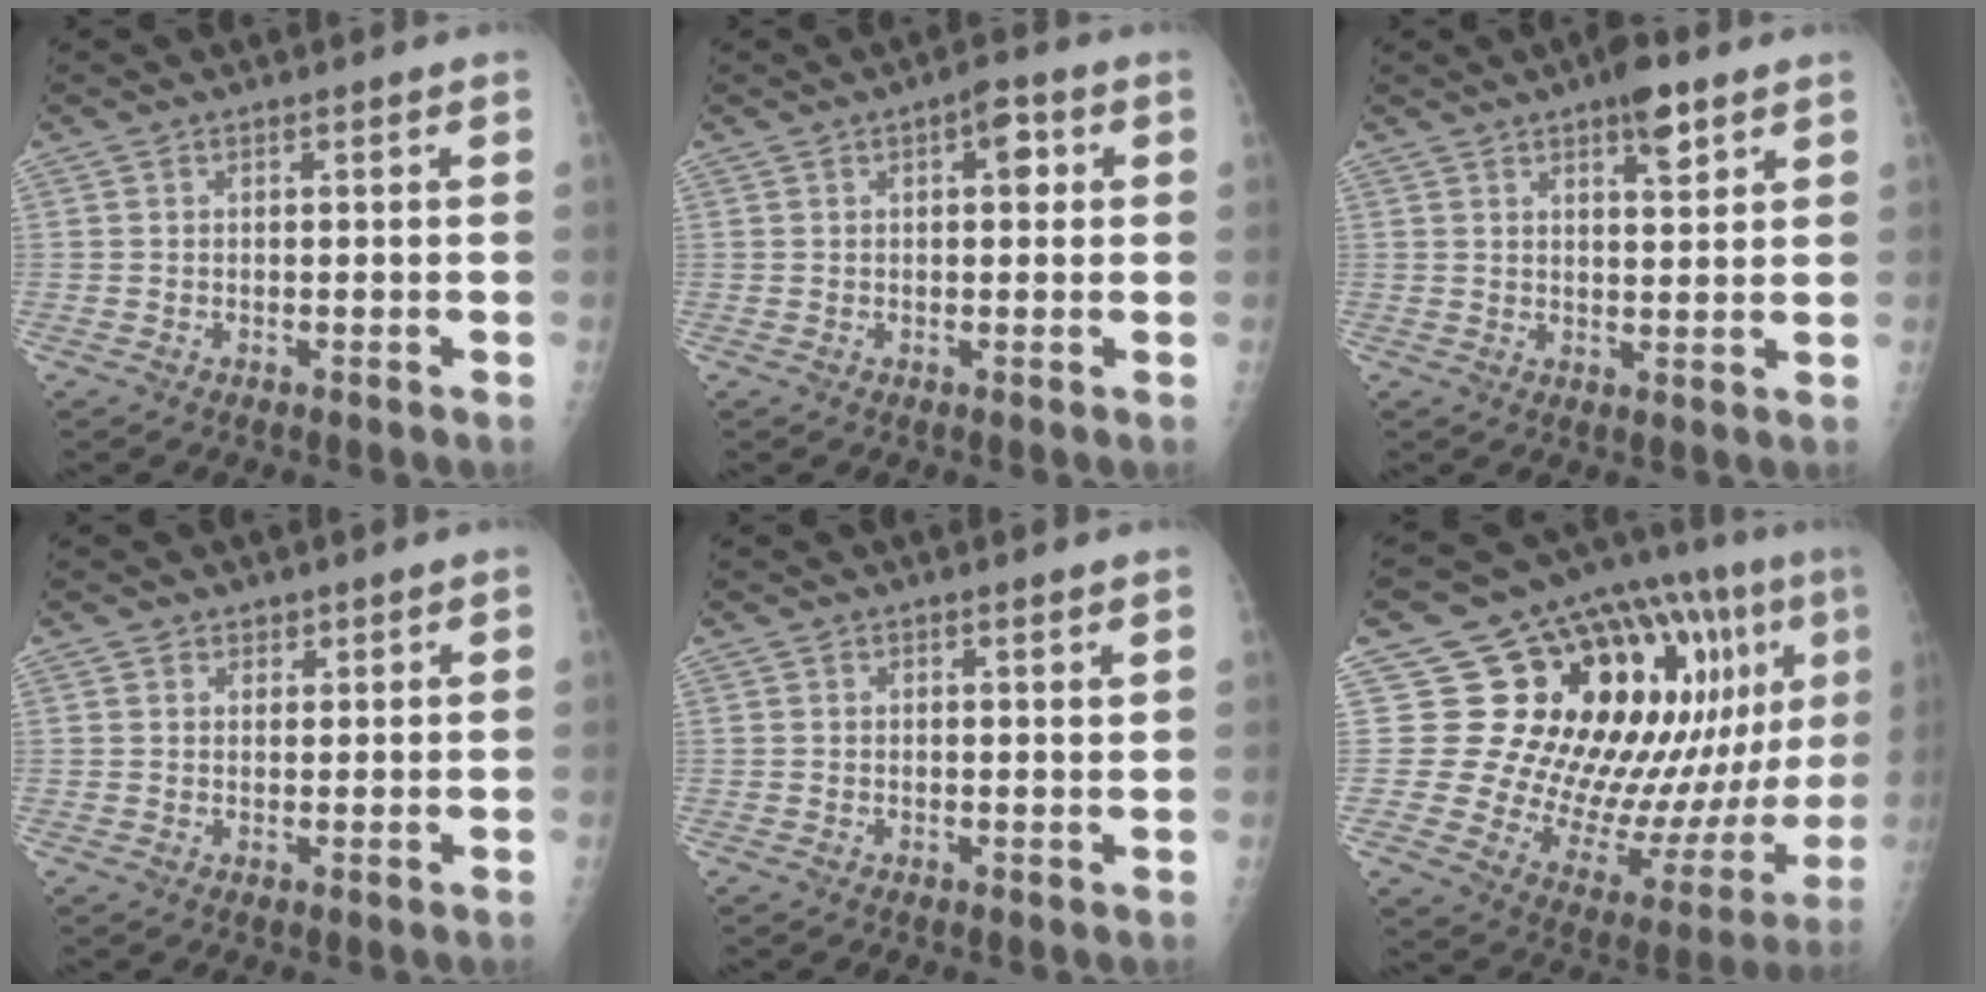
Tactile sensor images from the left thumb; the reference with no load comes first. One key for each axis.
{"total": 4.0, "fx": 1.2, "fy": 2.0, "fz": 3.3, "tx": -0.031, "ty": 0.003, "tz": 0.010}
{"total": 6.3, "fx": 3.9, "fy": 2.1, "fz": 4.4, "tx": -0.052, "ty": -0.020, "tz": 0.054}
{"total": 1.7, "fx": 1.2, "fy": 1.2, "fz": -0.1, "tx": 0.025, "ty": -0.006, "tz": 0.011}
{"total": 1.4, "fx": 1.1, "fy": 0.2, "fz": 0.9, "tx": -0.004, "ty": -0.005, "tz": 0.012}
{"total": 27.5, "fx": 9.0, "fy": 12.4, "fz": 22.8, "tx": -0.277, "ty": -0.016, "tz": 0.155}